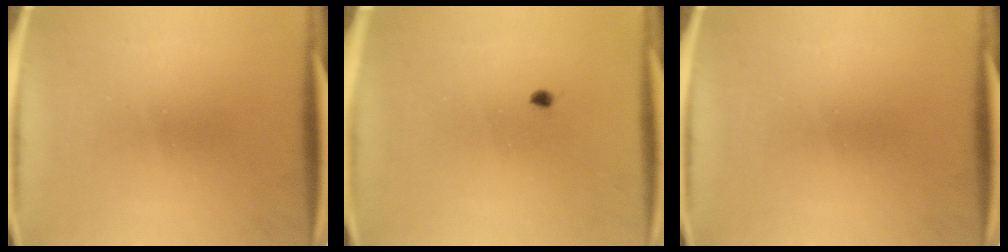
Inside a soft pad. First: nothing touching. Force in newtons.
{"total": 0.7}
{"total": 0.0}